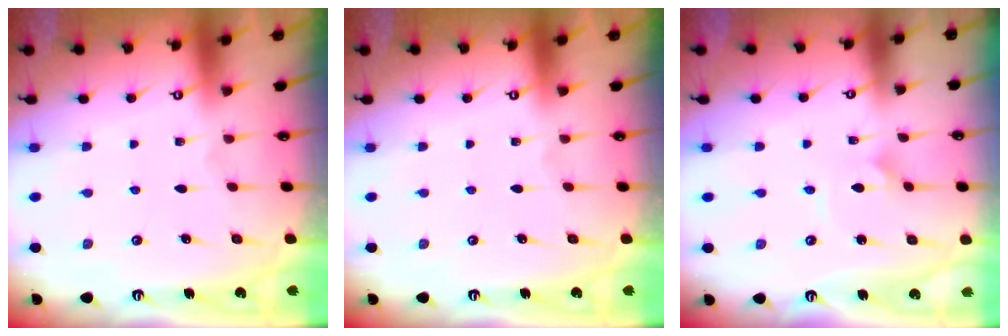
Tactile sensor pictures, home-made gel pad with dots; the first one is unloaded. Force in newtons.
{"total": 0.0}
{"total": 1.4, "press": 1.4, "slide": 0.1}